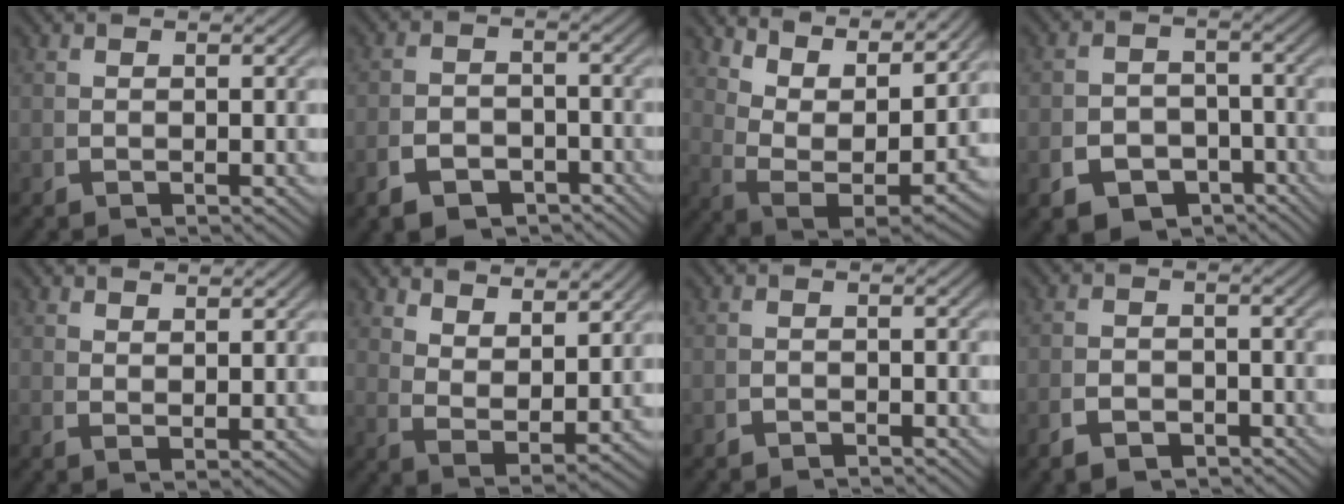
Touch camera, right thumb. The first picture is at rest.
{"total": 4.3, "force": [-3.0, 2.8, 1.5], "torque": [-0.015, -0.018, -0.044]}
{"total": 11.0, "force": [2.6, 7.0, 8.0], "torque": [-0.178, -0.043, 0.060]}
{"total": 9.5, "force": [-5.4, 7.1, 3.2], "torque": [-0.049, -0.036, -0.076]}
{"total": 1.8, "force": [1.7, -0.1, 0.5], "torque": [-0.004, 0.002, 0.038]}
{"total": 5.0, "force": [2.4, 2.5, 3.6], "torque": [-0.082, -0.022, 0.058]}
{"total": 1.1, "force": [-1.0, -0.1, -0.2], "torque": [0.008, -0.004, -0.017]}
{"total": 2.4, "force": [-2.0, 1.2, 0.7], "torque": [0.001, -0.004, -0.033]}